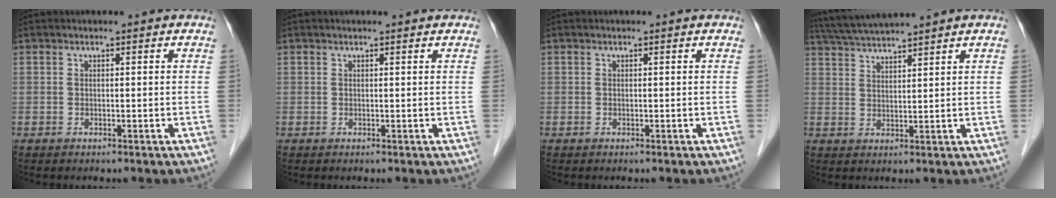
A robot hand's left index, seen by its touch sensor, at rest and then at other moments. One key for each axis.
{"total": 1.6, "fx": 1.5, "fy": 0.1, "fz": 0.5, "tx": -0.013, "ty": 0.008, "tz": 0.015}
{"total": 0.0}
{"total": 7.2, "fx": 6.6, "fy": -1.1, "fz": 2.6, "tx": -0.055, "ty": 0.024, "tz": 0.122}